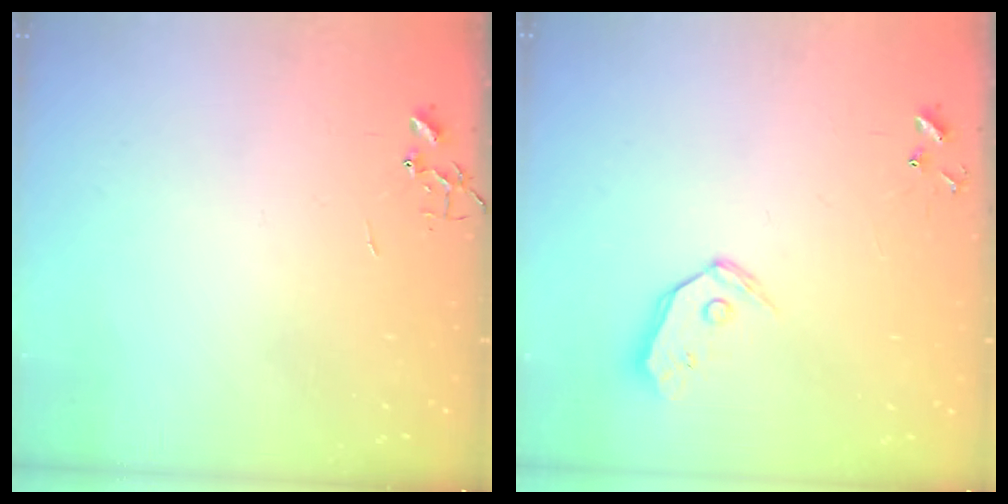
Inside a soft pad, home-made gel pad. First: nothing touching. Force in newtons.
{"total": 7.7, "press": 7.6, "slide": 0.9}